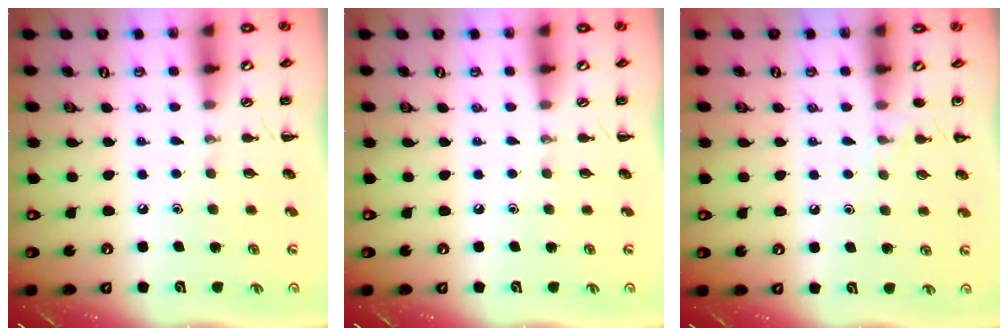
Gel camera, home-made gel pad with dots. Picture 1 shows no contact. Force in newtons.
{"total": 0.0}
{"total": 5.3, "press": 4.9, "slide": 2.0}